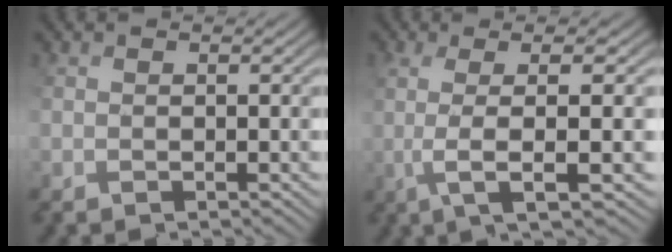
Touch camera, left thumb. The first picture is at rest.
{"total": 5.2, "force": [0.3, 0.7, 5.2], "torque": [-0.090, 0.015, 0.007]}